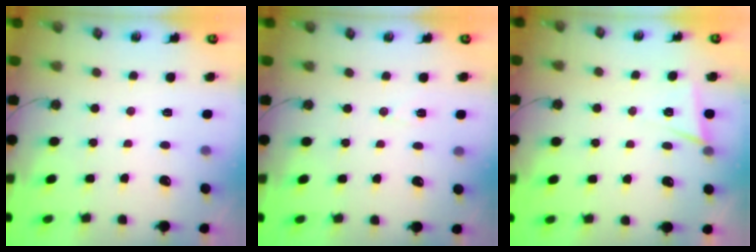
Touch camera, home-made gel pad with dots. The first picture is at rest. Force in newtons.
{"total": 4.1, "press": 3.7, "slide": 1.7}
{"total": 4.7, "press": 2.6, "slide": 3.9}